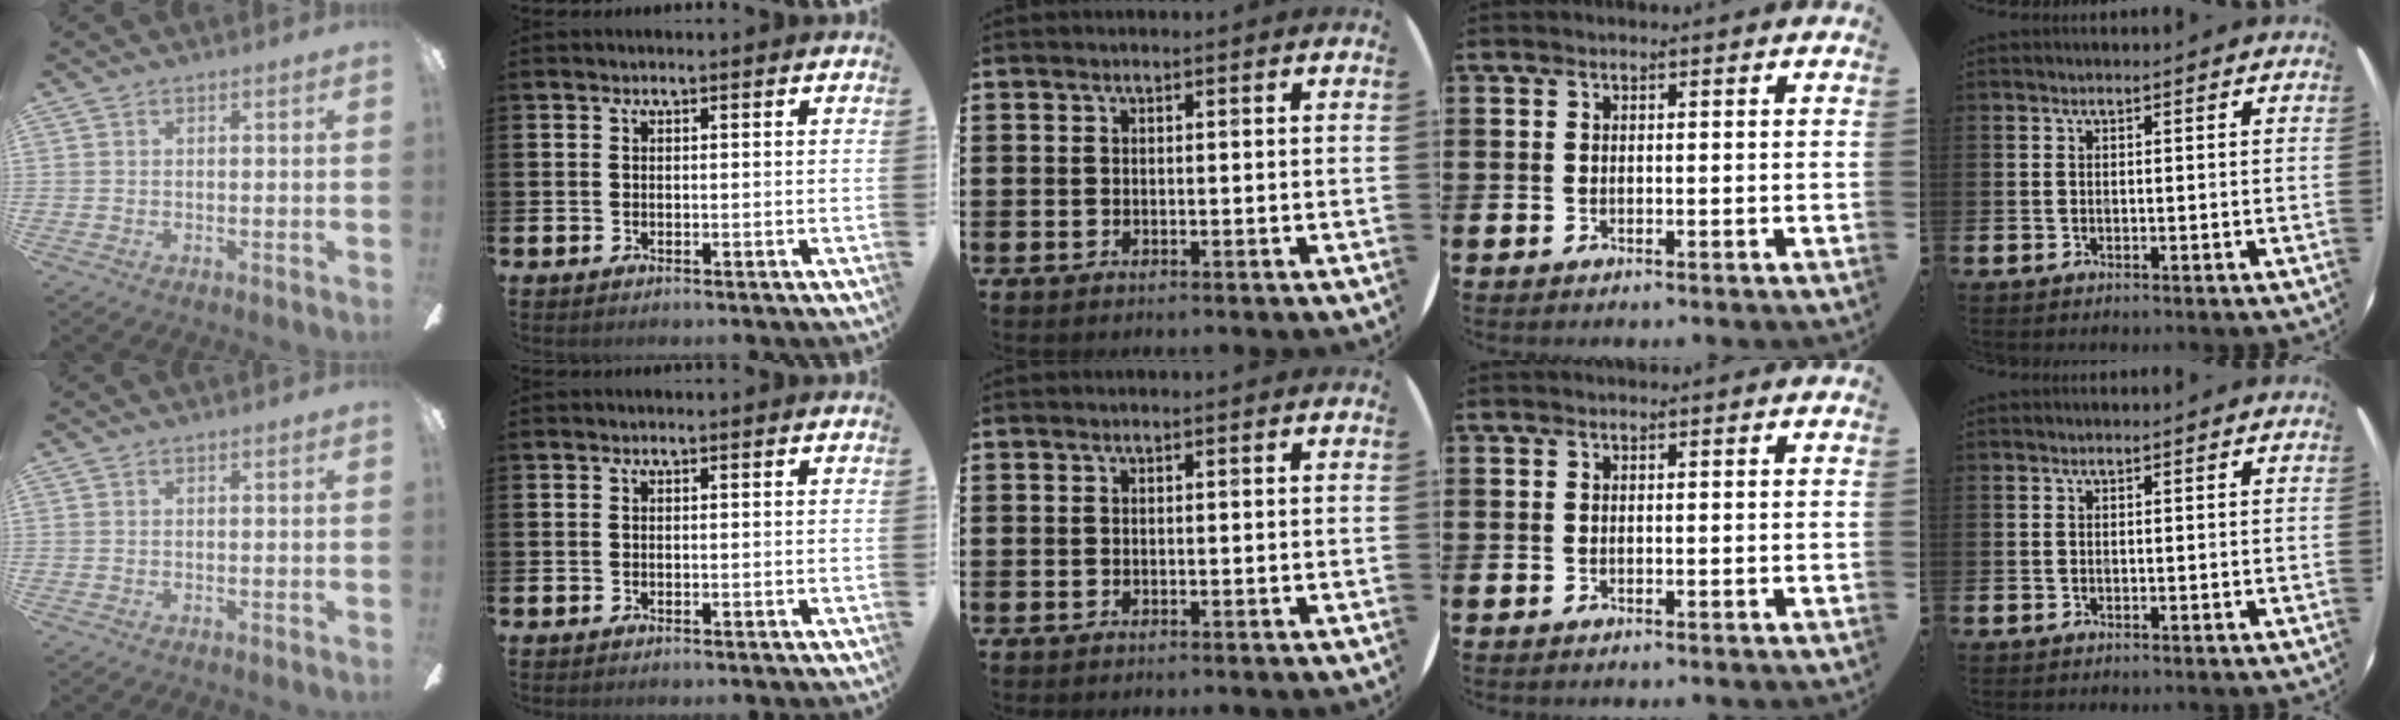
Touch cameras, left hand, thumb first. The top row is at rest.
{}